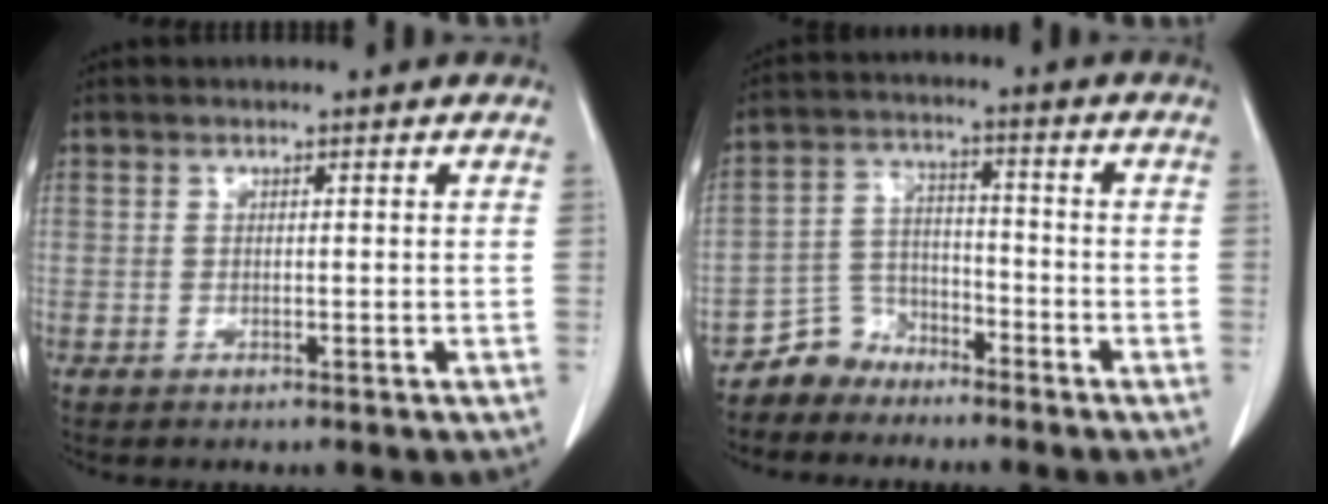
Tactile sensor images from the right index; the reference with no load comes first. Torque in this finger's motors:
{"motor_torque": [-0.45, -0.05, -0.84, -0.21]}